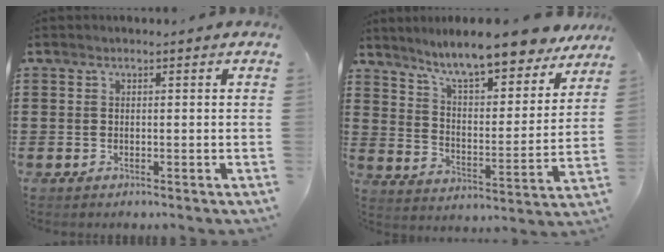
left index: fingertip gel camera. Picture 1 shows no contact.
{"total": 10.5, "force": [9.3, 0.1, 4.9], "torque": [-0.122, -0.058, 0.156]}